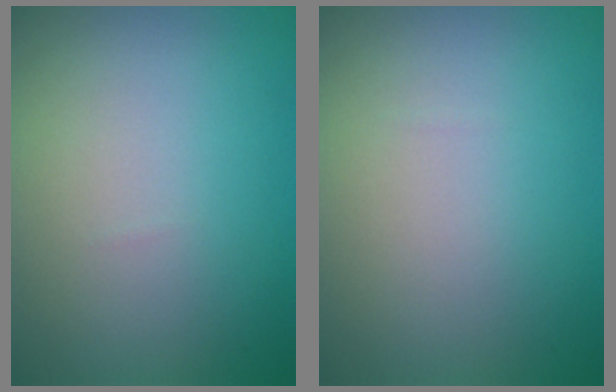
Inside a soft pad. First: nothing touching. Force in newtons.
{"total": 0.0}